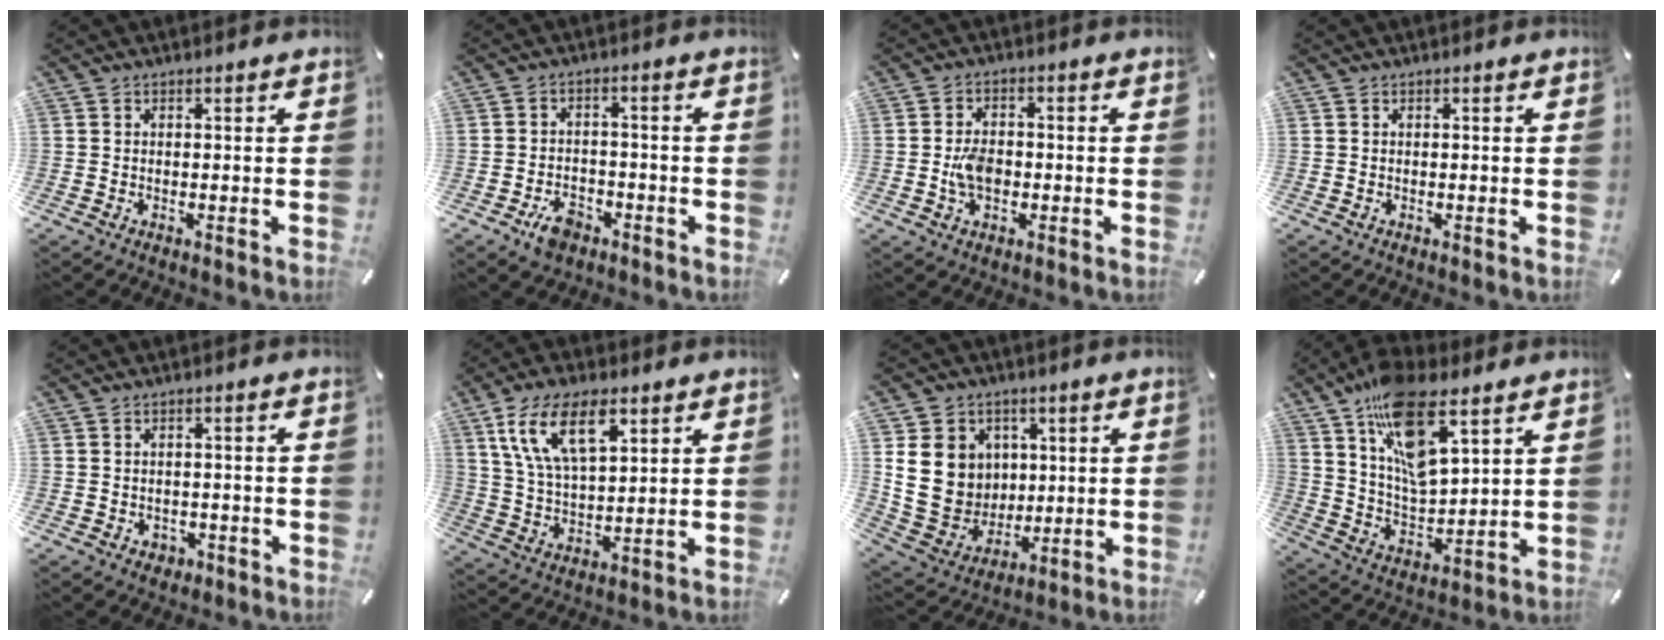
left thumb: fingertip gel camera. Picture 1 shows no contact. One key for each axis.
{"total": 5.9, "fx": -3.5, "fy": 3.9, "fz": 2.8, "tx": -0.052, "ty": 0.021, "tz": -0.063}
{"total": 6.1, "fx": -1.2, "fy": 4.1, "fz": 4.3, "tx": -0.097, "ty": 0.004, "tz": -0.024}
{"total": 0.0}
{"total": 2.2, "fx": -0.7, "fy": 2.0, "fz": 0.7, "tx": -0.013, "ty": 0.005, "tz": -0.015}
{"total": 13.6, "fx": 7.0, "fy": 6.6, "fz": 9.6, "tx": -0.213, "ty": -0.008, "tz": 0.125}
{"total": 15.3, "fx": 3.0, "fy": 13.6, "fz": 6.1, "tx": -0.133, "ty": -0.016, "tz": 0.064}
{"total": 16.7, "fx": 10.5, "fy": 7.4, "fz": 10.7, "tx": -0.201, "ty": -0.044, "tz": 0.191}